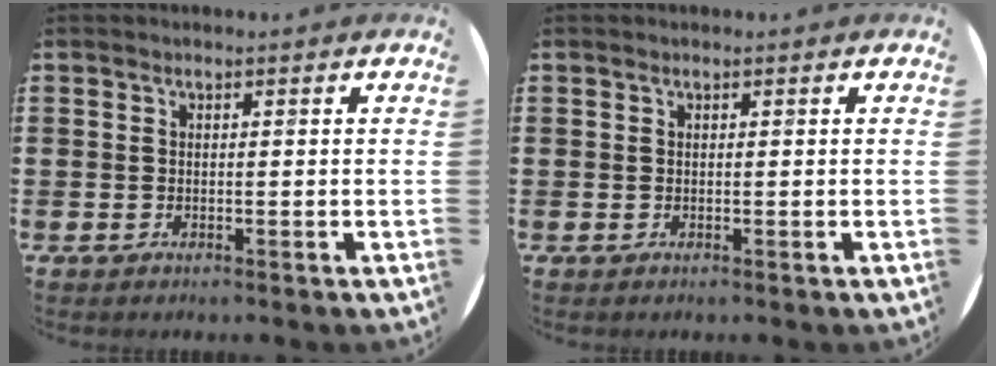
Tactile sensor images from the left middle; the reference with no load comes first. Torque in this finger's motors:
{"motor_torque": [0.53, -0.51, -0.02, 0.04]}